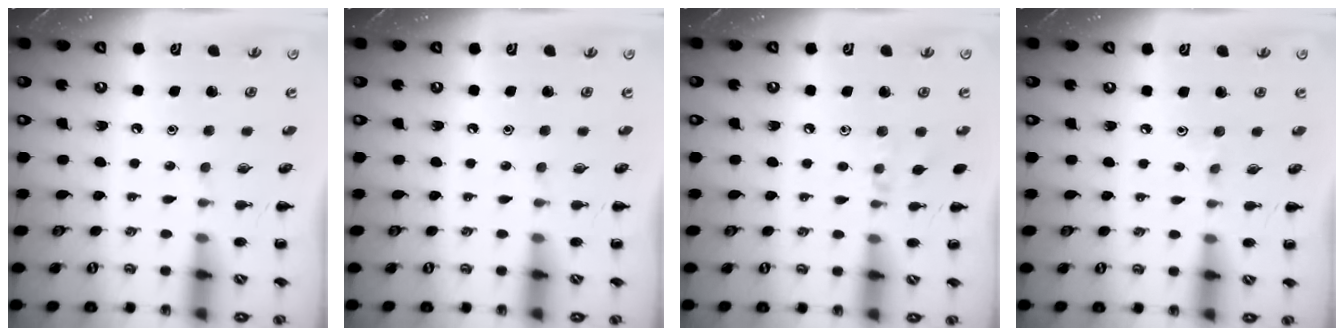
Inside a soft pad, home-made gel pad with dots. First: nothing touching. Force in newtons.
{"total": 0.0}
{"total": 6.5, "press": 6.1, "slide": 2.0}
{"total": 2.2, "press": 2.1, "slide": 0.9}